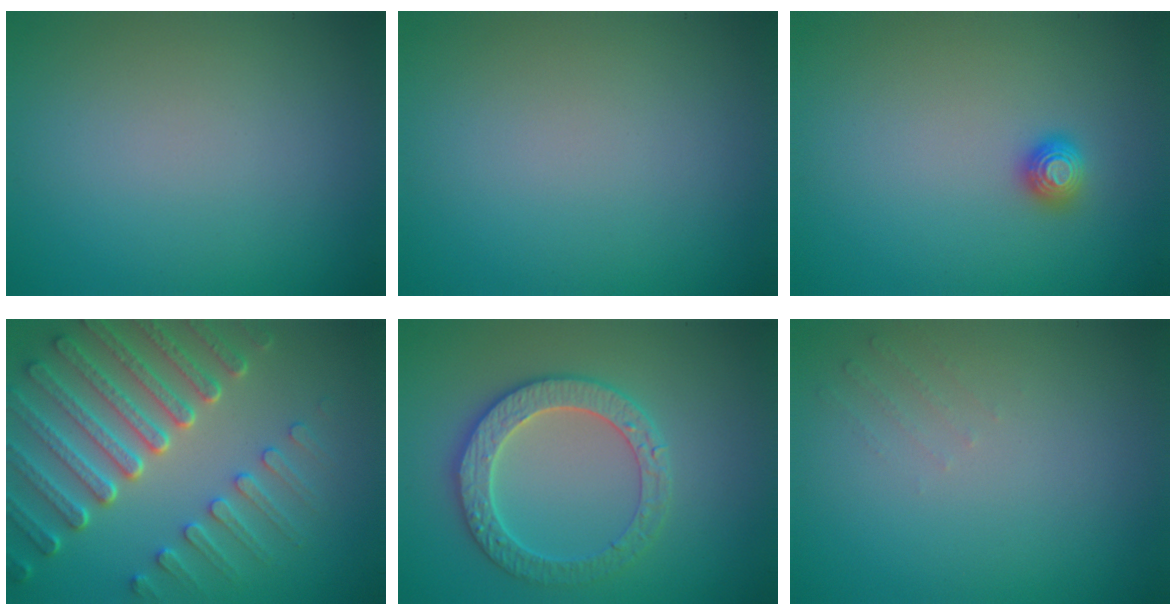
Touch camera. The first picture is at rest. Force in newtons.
{"total": 0.0}
{"total": 1.1, "press": 1.1, "slide": 0.2}
{"total": 7.8, "press": 6.0, "slide": 5.0}
{"total": 4.2, "press": 4.0, "slide": 1.0}
{"total": 0.8, "press": 0.8, "slide": 0.2}